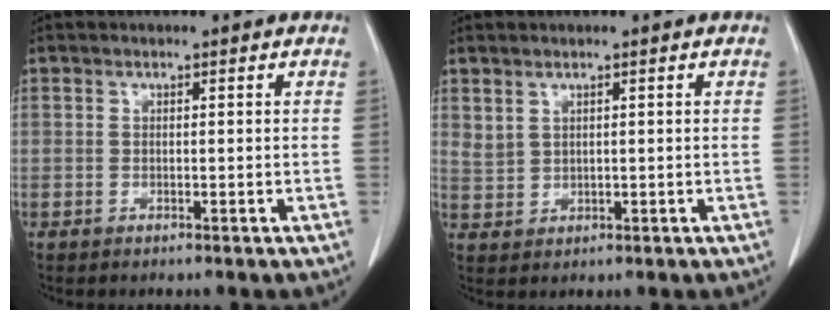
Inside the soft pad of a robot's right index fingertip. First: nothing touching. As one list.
[{"total": 2.1, "force": [1.4, 1.3, 0.7], "torque": [-0.015, 0.002, 0.037]}]